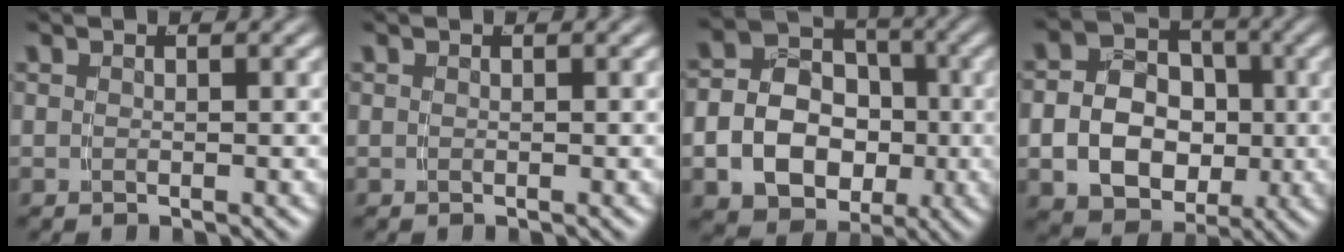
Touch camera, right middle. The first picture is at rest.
{"total": 0.0}
{"total": 12.8, "force": [-2.6, 11.1, 5.8], "torque": [-0.120, -0.040, -0.046]}
{"total": 11.3, "force": [-1.6, 9.8, 5.4], "torque": [-0.116, -0.038, -0.029]}